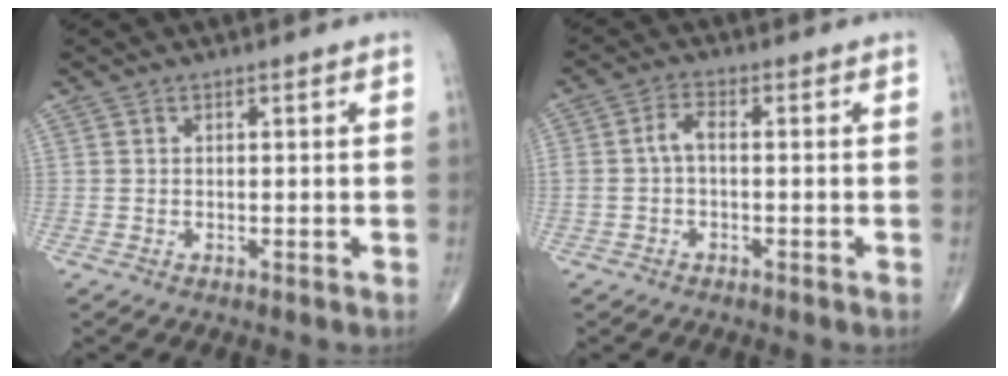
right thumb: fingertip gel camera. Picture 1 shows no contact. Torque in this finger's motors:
{"motor_torque": [-0.08, -0.08, 0.36, 0.10, -0.03]}